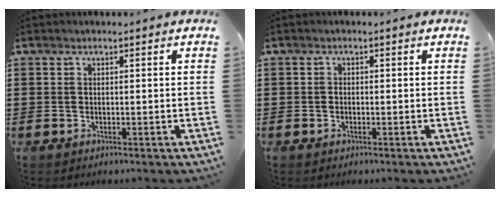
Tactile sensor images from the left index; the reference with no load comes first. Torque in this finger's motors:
{"motor_torque": [-0.15, 0.04, -0.08, -0.01]}